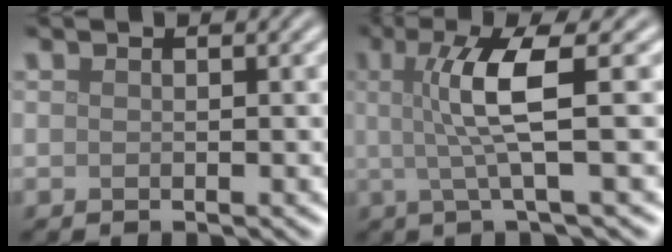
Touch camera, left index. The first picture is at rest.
{"total": 5.5, "force": [0.7, 0.9, 5.4], "torque": [-0.100, 0.003, 0.013]}